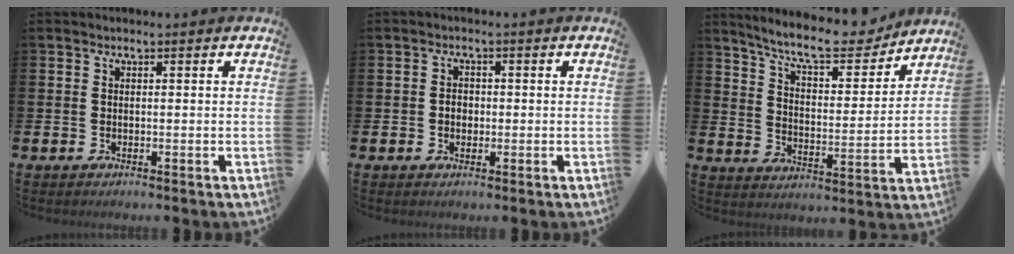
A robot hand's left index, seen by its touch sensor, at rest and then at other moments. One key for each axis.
{"total": 1.8, "fx": -0.2, "fy": 1.5, "fz": 1.0, "tx": -0.010, "ty": 0.005, "tz": -0.009}
{"total": 10.2, "fx": 9.2, "fy": 2.2, "fz": 3.8, "tx": -0.099, "ty": -0.056, "tz": 0.158}